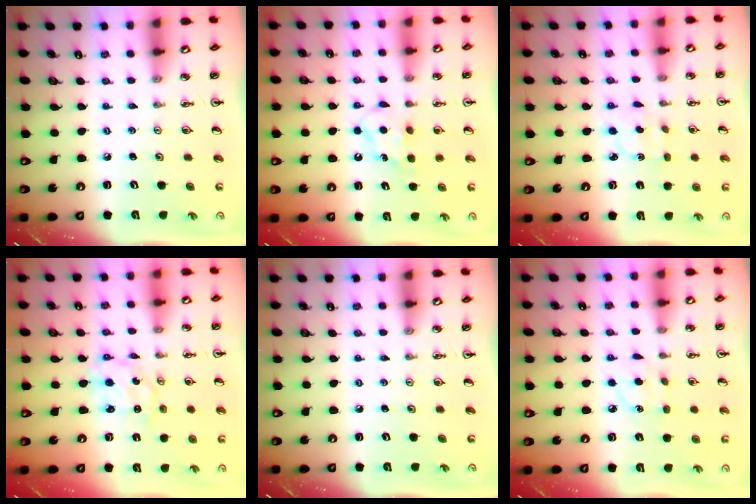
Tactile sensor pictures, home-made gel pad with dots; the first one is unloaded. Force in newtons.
{"total": 5.5, "press": 5.5, "slide": 0.6}
{"total": 2.3, "press": 2.2, "slide": 0.6}
{"total": 2.7, "press": 2.7, "slide": 0.3}
{"total": 0.0}
{"total": 6.3, "press": 6.3, "slide": 0.6}